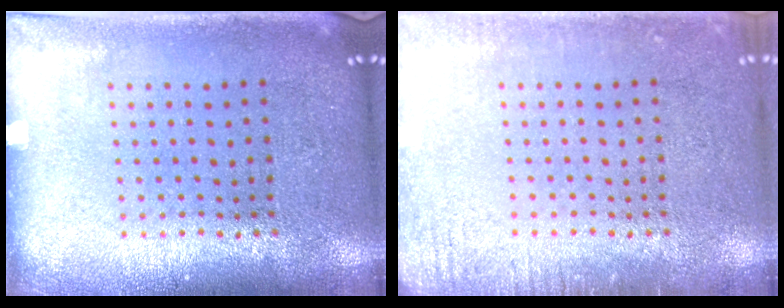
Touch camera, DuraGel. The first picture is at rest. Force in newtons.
{"total": 2.0, "press": 1.9, "slide": 0.2}